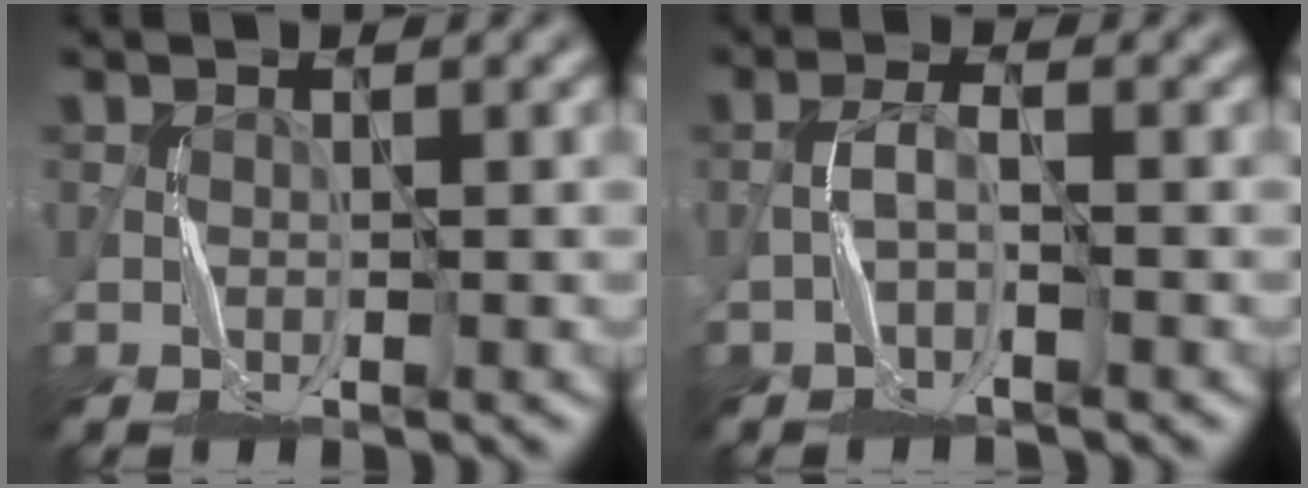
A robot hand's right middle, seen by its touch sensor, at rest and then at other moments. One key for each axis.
{"total": 1.4, "fx": -1.1, "fy": 0.2, "fz": 0.8, "tx": -0.020, "ty": 0.008, "tz": -0.024}